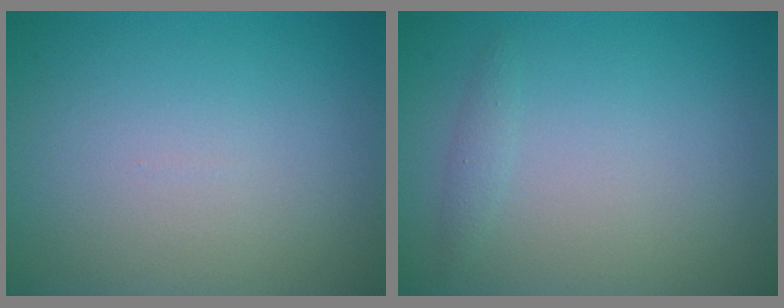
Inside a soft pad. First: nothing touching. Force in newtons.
{"total": 0.8, "press": 0.8, "slide": 0.1}